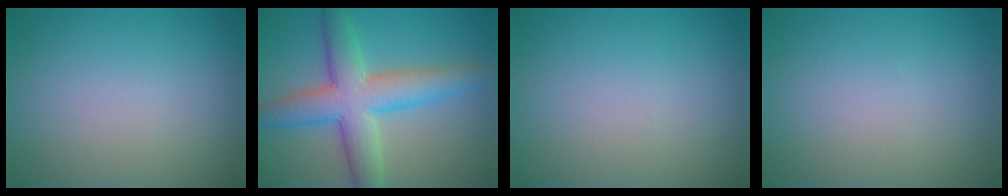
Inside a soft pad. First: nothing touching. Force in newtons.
{"total": 7.5, "press": 7.5, "slide": 0.2}
{"total": 0.0}
{"total": 0.0}